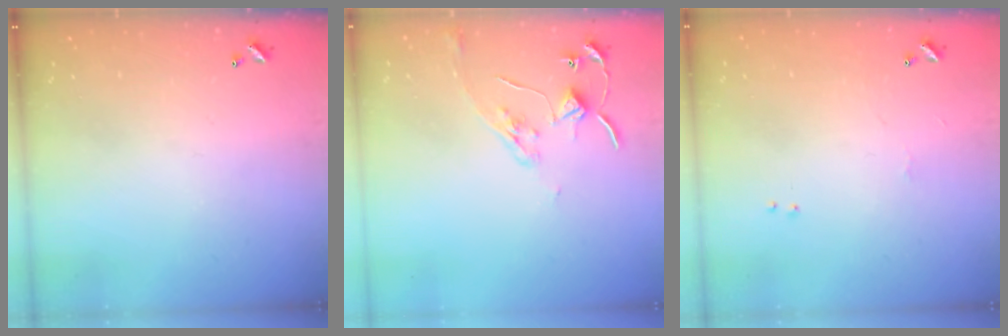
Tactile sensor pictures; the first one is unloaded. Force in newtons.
{"total": 7.8, "press": 7.8, "slide": 0.3}
{"total": 1.8, "press": 1.8, "slide": 0.6}